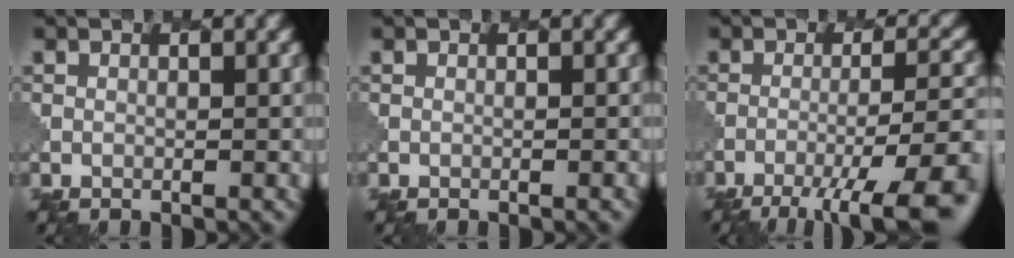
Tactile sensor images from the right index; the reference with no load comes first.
{"total": 0.6, "force": [-0.2, 0.3, 0.5], "torque": [0.003, 0.005, -0.004]}
{"total": 8.1, "force": [-5.3, 1.7, 5.9], "torque": [-0.098, 0.000, -0.085]}